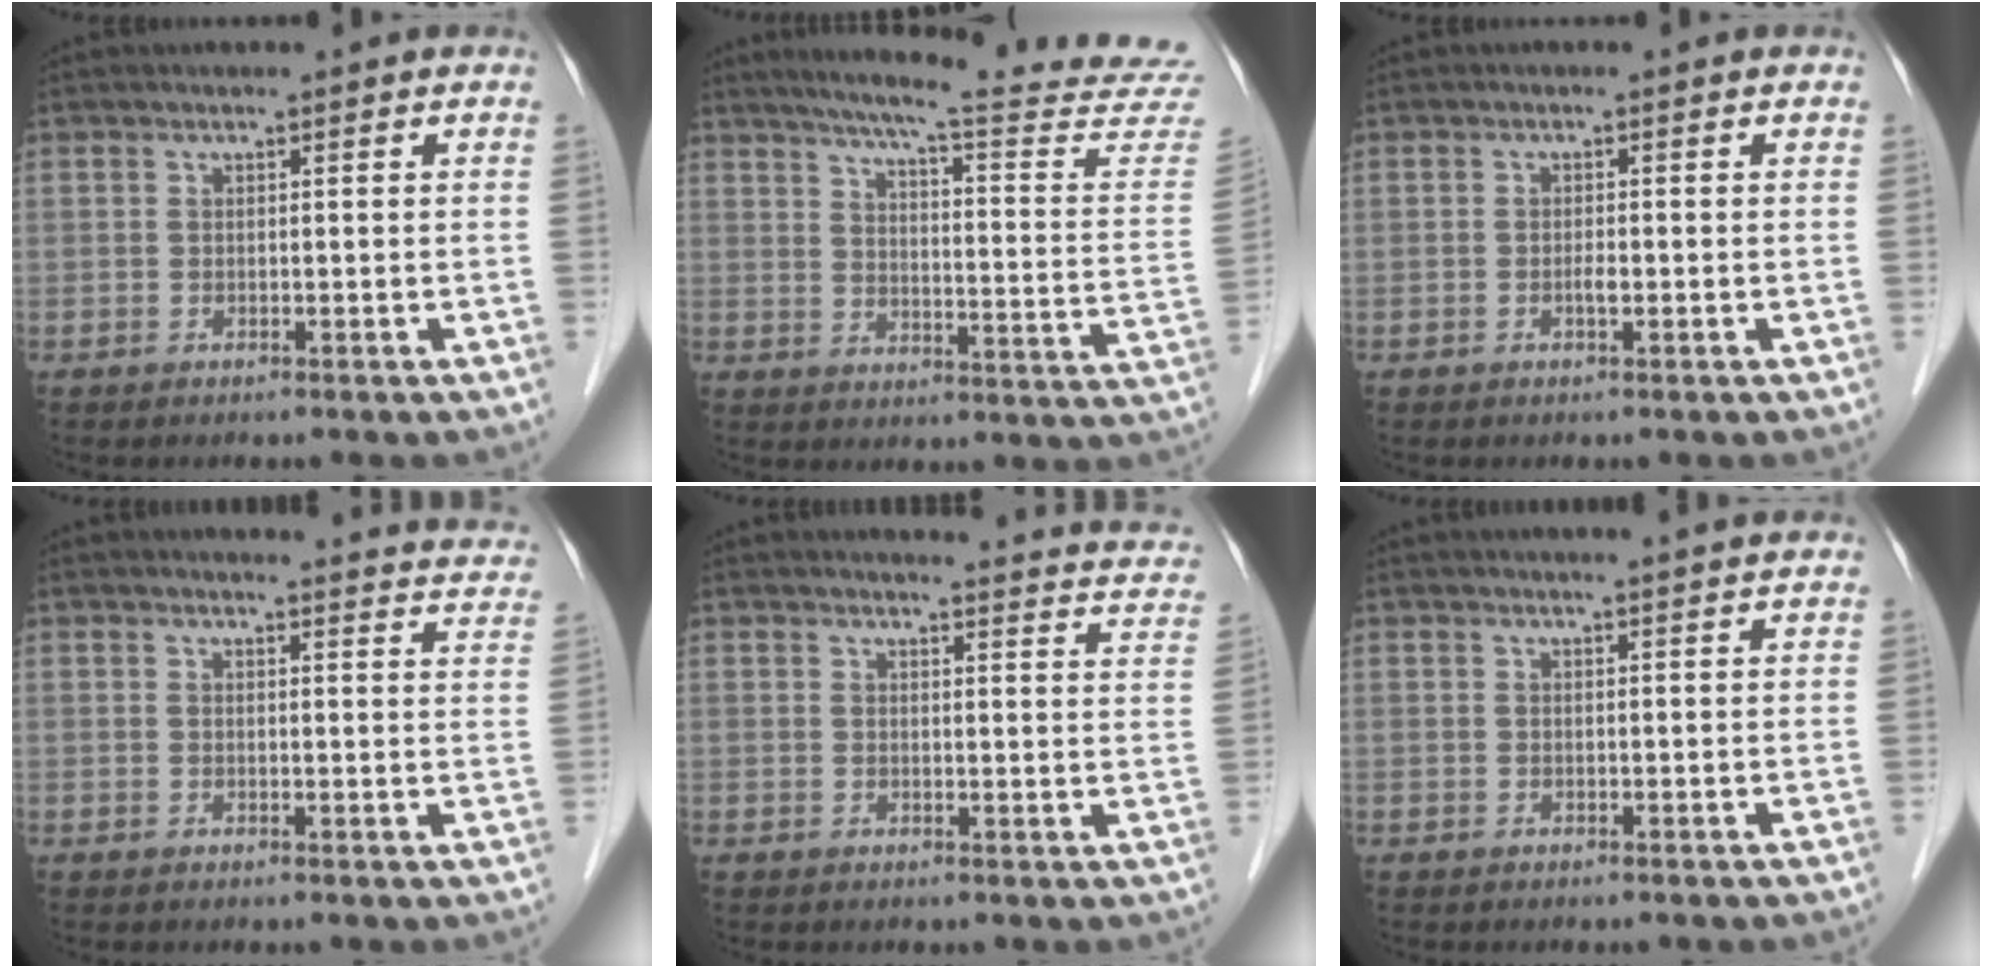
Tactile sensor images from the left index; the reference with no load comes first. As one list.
[{"total": 24.8, "force": [22.6, -0.4, 10.3], "torque": [-0.143, -0.104, 0.270]}, {"total": 1.4, "force": [-1.1, 0.1, 0.8], "torque": [-0.018, -0.006, -0.018]}, {"total": 12.9, "force": [12.8, 1.2, 1.8], "torque": [0.008, -0.065, 0.110]}, {"total": 13.7, "force": [13.5, 1.3, 1.9], "torque": [0.006, -0.070, 0.117]}, {"total": 2.9, "force": [2.6, -0.5, 1.3], "torque": [-0.017, 0.004, 0.027]}]